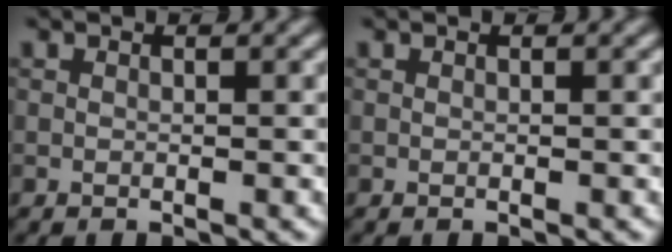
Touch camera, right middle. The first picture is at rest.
{"total": 0.0}